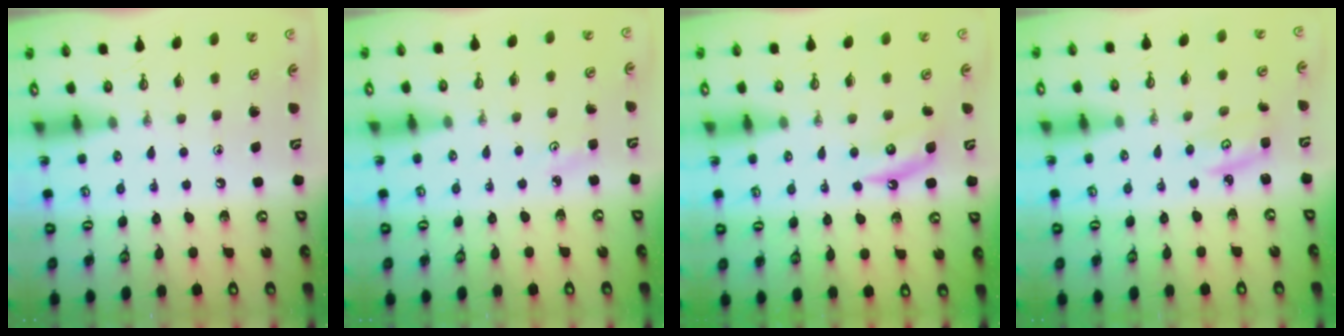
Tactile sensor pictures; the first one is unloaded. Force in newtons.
{"total": 2.2, "press": 2.1, "slide": 0.3}
{"total": 5.1, "press": 5.1, "slide": 0.8}
{"total": 2.7, "press": 2.7, "slide": 0.2}